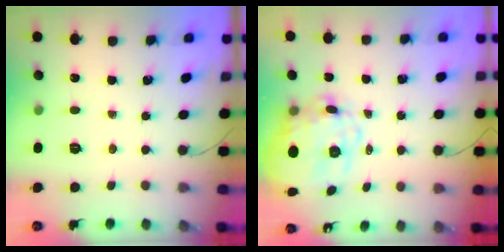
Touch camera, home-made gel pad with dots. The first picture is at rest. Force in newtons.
{"total": 13.9, "press": 13.6, "slide": 2.9}